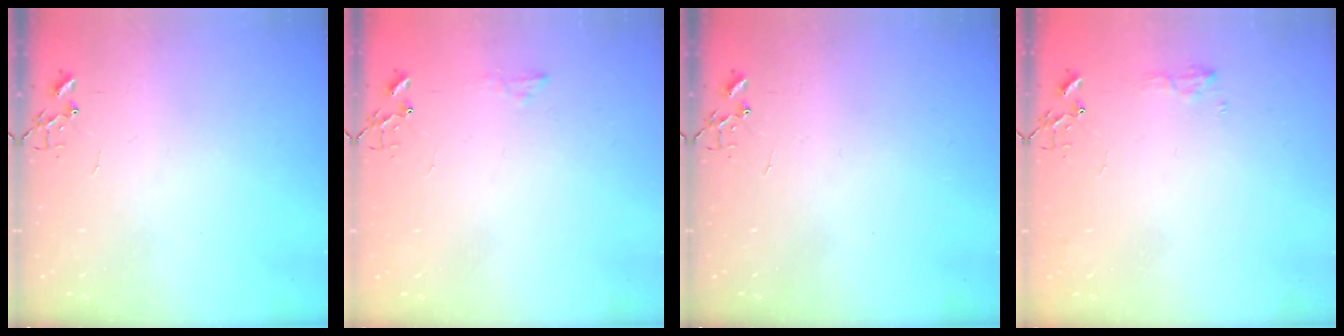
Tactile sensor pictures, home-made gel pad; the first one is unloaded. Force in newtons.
{"total": 6.9, "press": 6.8, "slide": 0.7}
{"total": 0.0}
{"total": 7.6, "press": 7.6, "slide": 0.8}